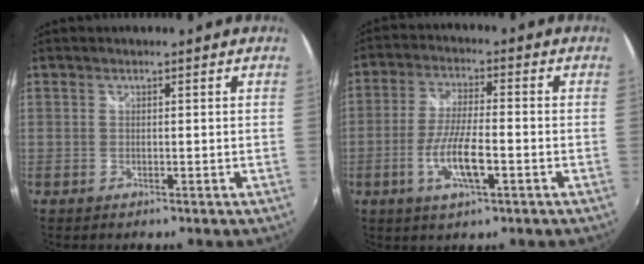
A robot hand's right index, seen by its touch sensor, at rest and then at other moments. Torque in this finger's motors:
{"motor_torque": [0.30, -0.16, 0.43, 0.13]}